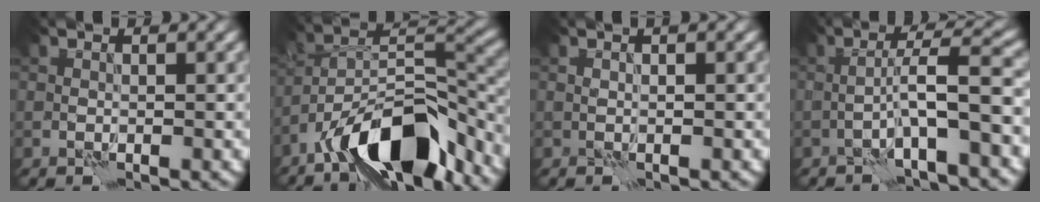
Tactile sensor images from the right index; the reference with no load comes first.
{"total": 11.1, "force": [-7.8, 3.5, 7.2], "torque": [-0.112, 0.008, -0.147]}
{"total": 1.0, "force": [0.7, -0.6, 0.1], "torque": [0.001, 0.001, 0.018]}
{"total": 3.9, "force": [-1.5, -0.5, 3.5], "torque": [-0.055, 0.024, -0.024]}